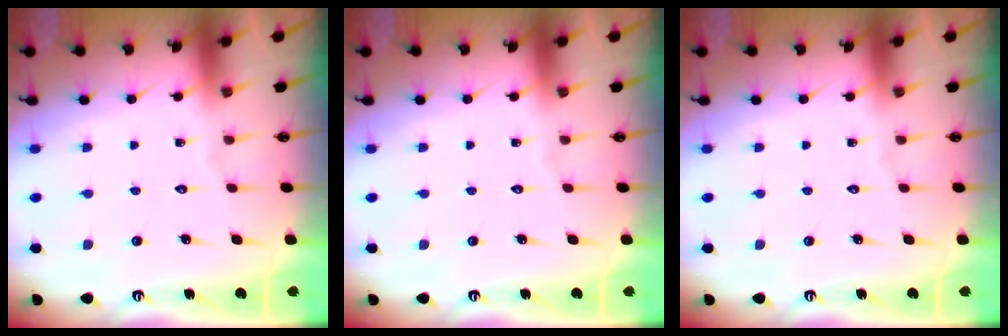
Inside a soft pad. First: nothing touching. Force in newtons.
{"total": 0.0}
{"total": 0.0}